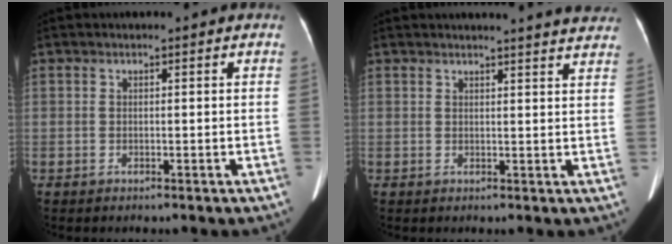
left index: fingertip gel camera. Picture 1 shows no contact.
{"total": 11.5, "force": [11.0, 0.5, 3.2], "torque": [-0.028, -0.025, 0.104]}